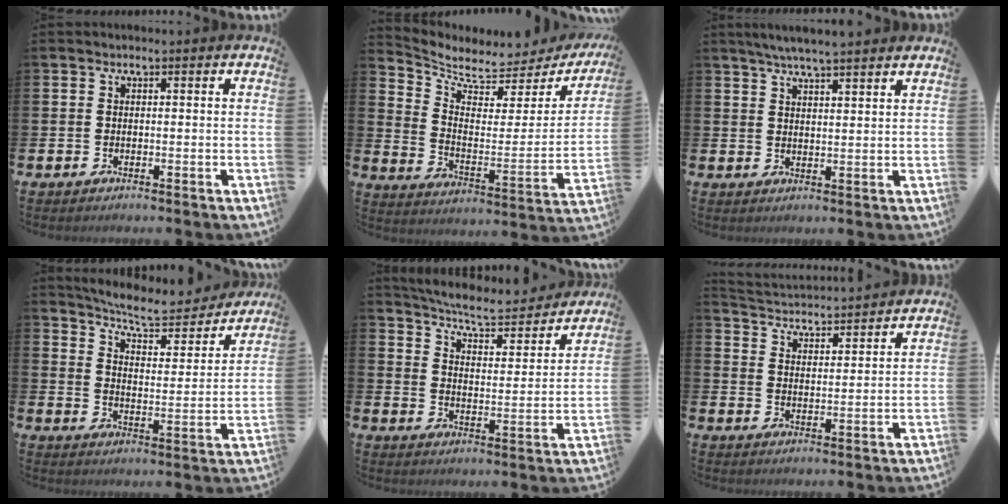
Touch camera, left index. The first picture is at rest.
{"total": 5.5, "force": [4.8, 2.1, 1.6], "torque": [-0.065, -0.044, 0.076]}
{"total": 4.7, "force": [4.5, -0.2, 1.5], "torque": [-0.036, -0.014, 0.079]}
{"total": 7.7, "force": [7.2, 1.2, 2.4], "torque": [-0.066, -0.051, 0.122]}
{"total": 6.6, "force": [6.3, 0.6, 2.0], "torque": [-0.061, -0.046, 0.105]}
{"total": 3.7, "force": [3.7, 0.2, -0.3], "torque": [-0.015, -0.036, 0.061]}